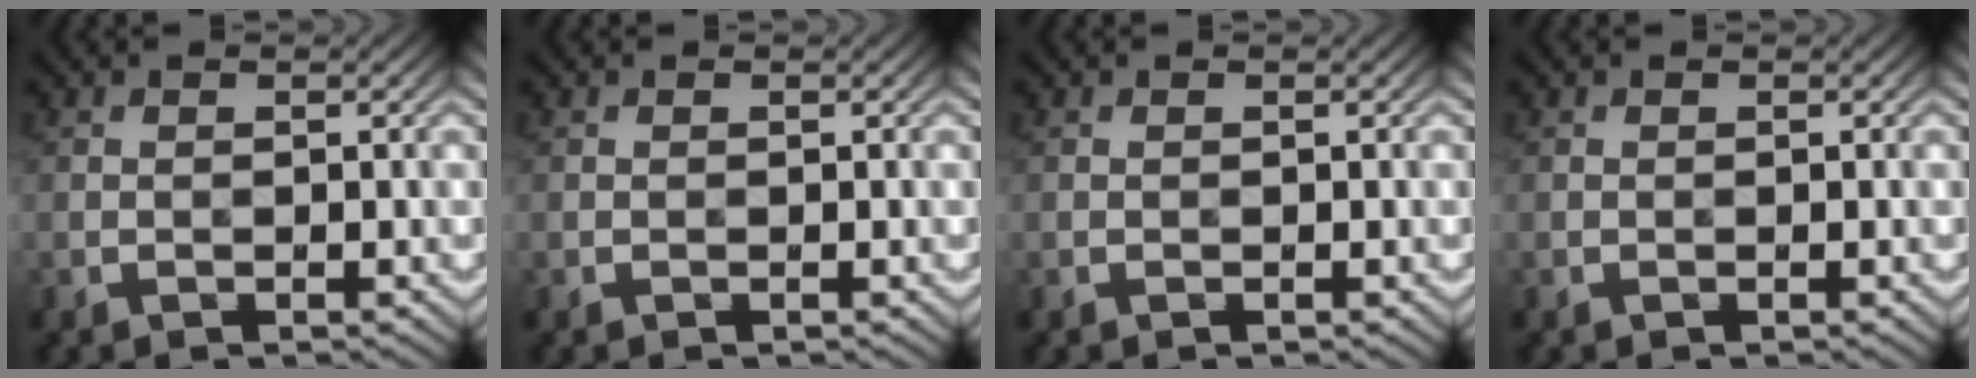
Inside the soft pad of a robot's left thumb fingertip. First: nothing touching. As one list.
[{"total": 0.0}, {"total": 0.0}, {"total": 0.0}]